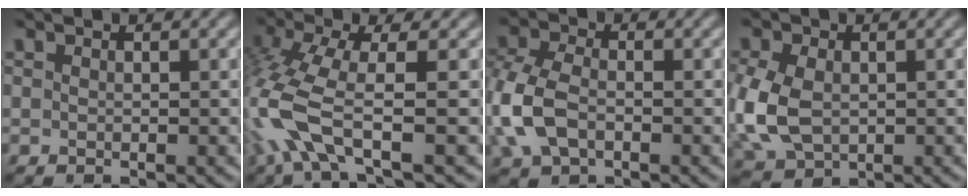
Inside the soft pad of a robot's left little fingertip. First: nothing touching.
{"total": 6.7, "force": [-2.7, 1.8, 5.9], "torque": [-0.152, -0.009, -0.066]}
{"total": 6.0, "force": [-2.0, 3.8, 4.2], "torque": [-0.108, 0.000, -0.055]}
{"total": 6.5, "force": [-1.0, 4.6, 4.6], "torque": [-0.122, -0.009, -0.022]}